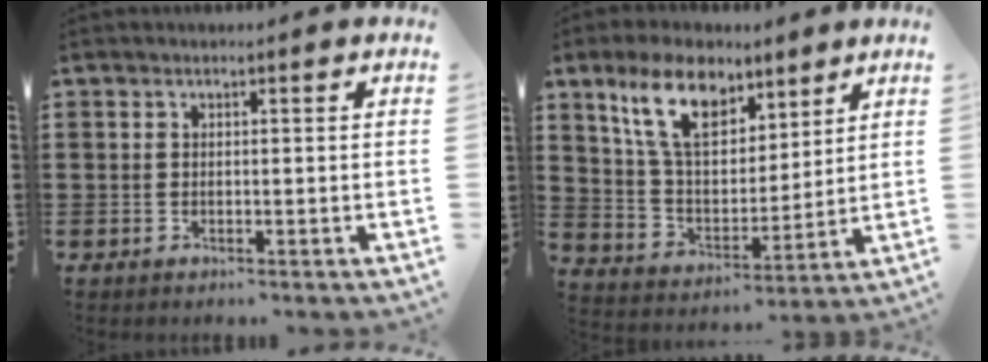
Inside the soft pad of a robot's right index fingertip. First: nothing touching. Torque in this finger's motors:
{"motor_torque": [1.62, 0.52, 1.05, 0.11]}